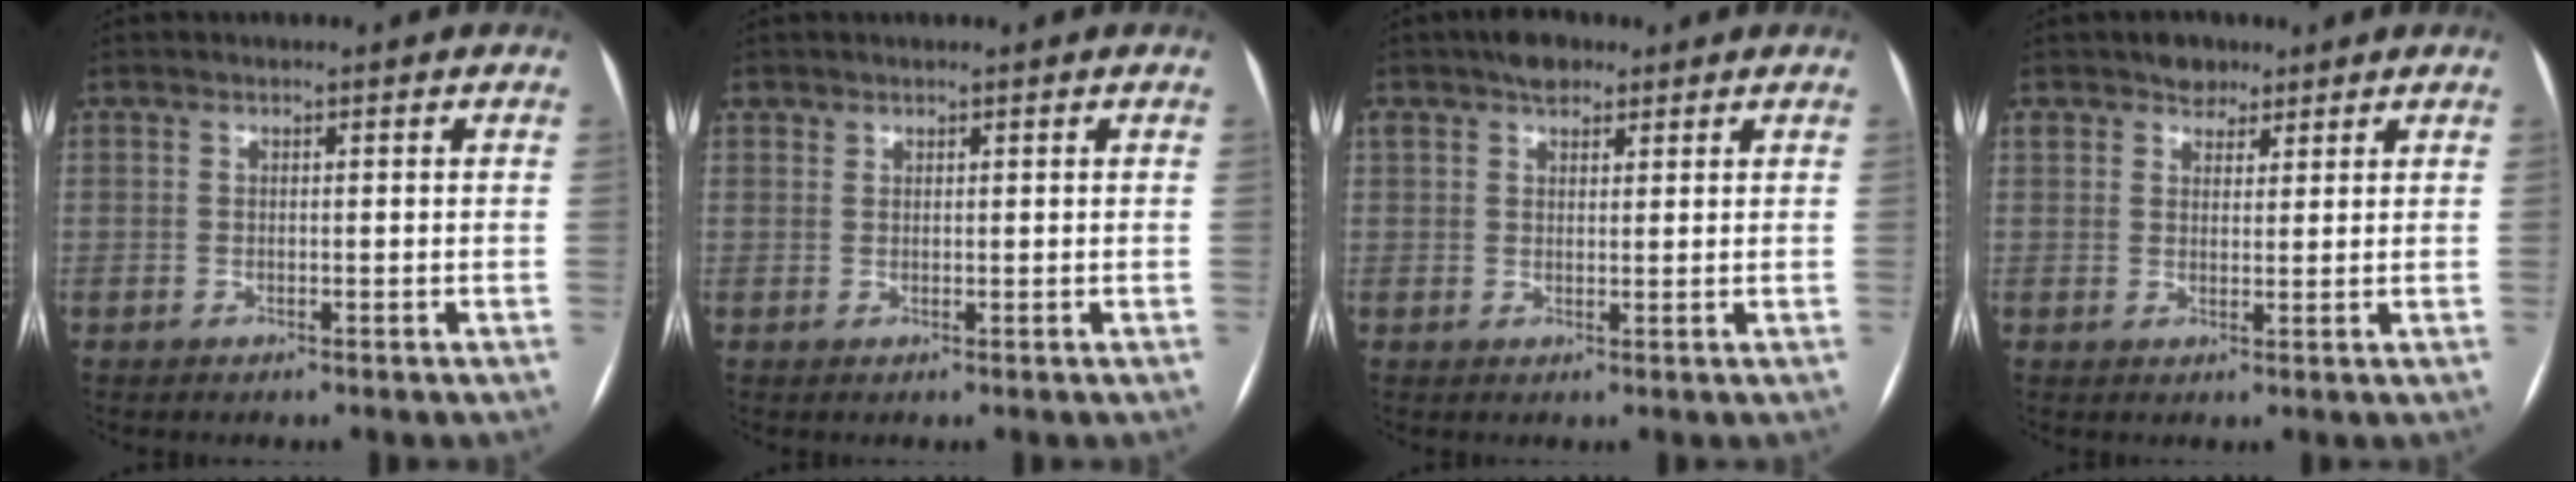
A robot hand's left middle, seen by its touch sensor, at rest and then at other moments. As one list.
[{"total": 0.6, "force": [0.5, 0.3, -0.1], "torque": [0.003, 0.004, 0.009]}, {"total": 4.2, "force": [3.0, 2.0, 2.1], "torque": [-0.042, 0.016, 0.054]}, {"total": 3.6, "force": [2.6, 2.2, 0.9], "torque": [-0.014, 0.008, 0.044]}]